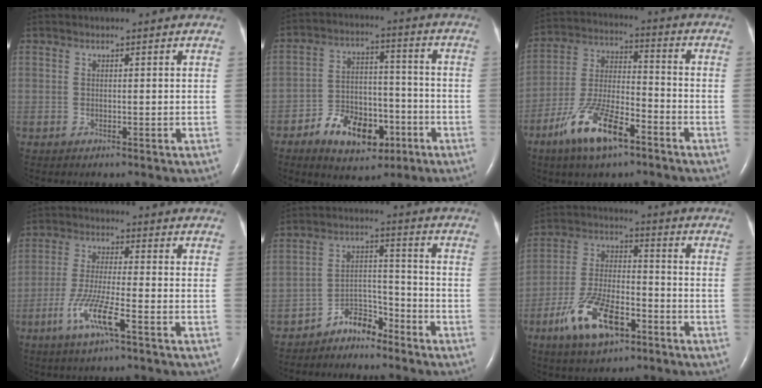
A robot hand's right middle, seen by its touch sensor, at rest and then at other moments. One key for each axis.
{"total": 11.1, "fx": -5.7, "fy": 6.3, "fz": 7.1, "tx": -0.121, "ty": 0.019, "tz": -0.086}
{"total": 12.5, "fx": -7.4, "fy": 3.7, "fz": 9.4, "tx": -0.197, "ty": -0.003, "tz": -0.135}
{"total": 7.6, "fx": -3.7, "fy": 0.2, "fz": 6.6, "tx": -0.135, "ty": -0.012, "tz": -0.072}
{"total": 5.3, "fx": -4.8, "fy": 1.9, "fz": 1.4, "tx": -0.015, "ty": 0.014, "tz": -0.085}
{"total": 12.5, "fx": -6.6, "fy": 4.9, "fz": 9.4, "tx": -0.198, "ty": 0.004, "tz": -0.116}